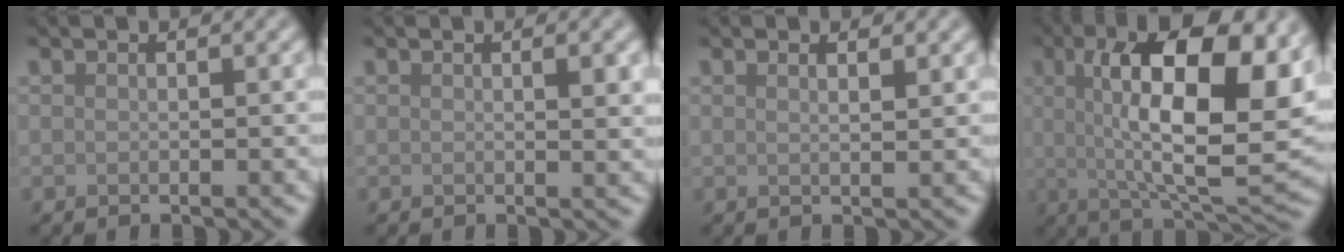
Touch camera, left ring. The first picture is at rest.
{"total": 1.4, "force": [0.3, 0.4, 1.4], "torque": [-0.021, -0.002, 0.004]}
{"total": 1.4, "force": [0.9, 0.3, 1.1], "torque": [-0.008, -0.008, 0.006]}
{"total": 14.6, "force": [2.9, 5.3, 13.3], "torque": [-0.194, 0.006, 0.038]}